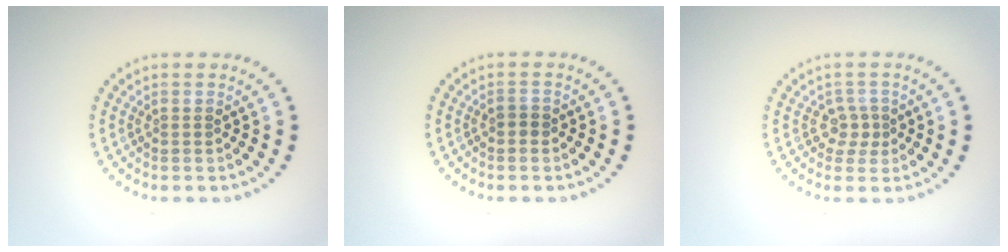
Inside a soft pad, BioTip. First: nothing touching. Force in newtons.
{"total": 0.7, "press": 0.7, "slide": 0.2}
{"total": 1.7, "press": 1.4, "slide": 1.1}